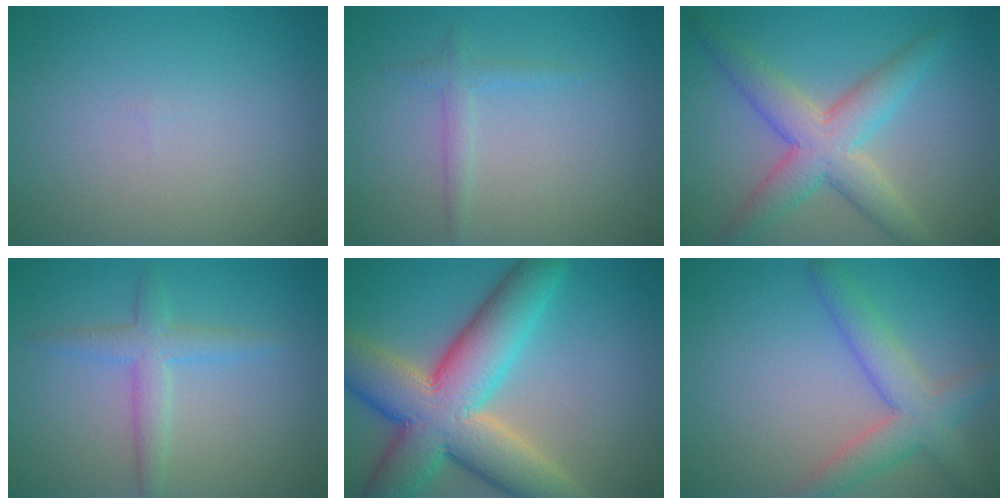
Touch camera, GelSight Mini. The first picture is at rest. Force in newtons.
{"total": 1.3, "press": 1.3, "slide": 0.1}
{"total": 5.9, "press": 5.9, "slide": 0.2}
{"total": 2.8, "press": 2.8, "slide": 0.1}
{"total": 12.9, "press": 12.9, "slide": 1.0}
{"total": 4.6, "press": 4.6, "slide": 0.2}